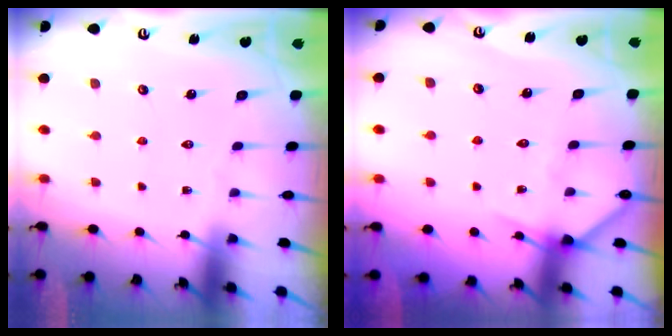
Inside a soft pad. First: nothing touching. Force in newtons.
{"total": 5.9, "press": 5.9, "slide": 0.4}